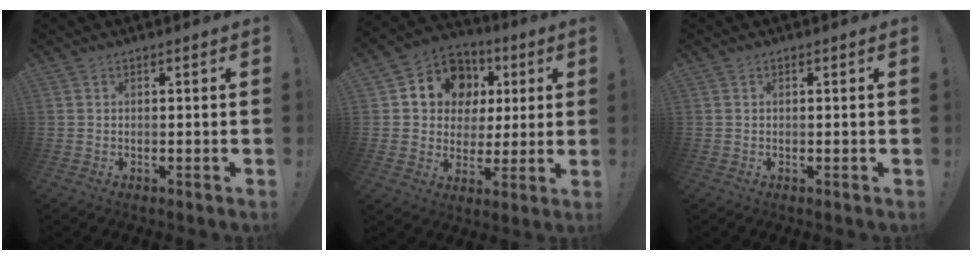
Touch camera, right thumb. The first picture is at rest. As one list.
[{"total": 13.1, "force": [4.5, 11.3, 4.8], "torque": [-0.068, -0.020, 0.103]}, {"total": 0.0}]